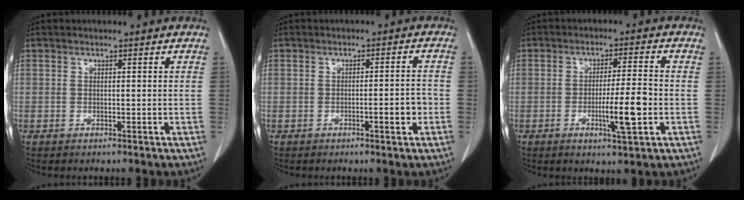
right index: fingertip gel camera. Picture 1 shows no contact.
{"total": 3.6, "force": [-1.4, 0.6, 3.3], "torque": [-0.041, 0.004, -0.019]}
{"total": 7.3, "force": [-2.0, 0.4, 7.0], "torque": [-0.113, -0.005, -0.031]}